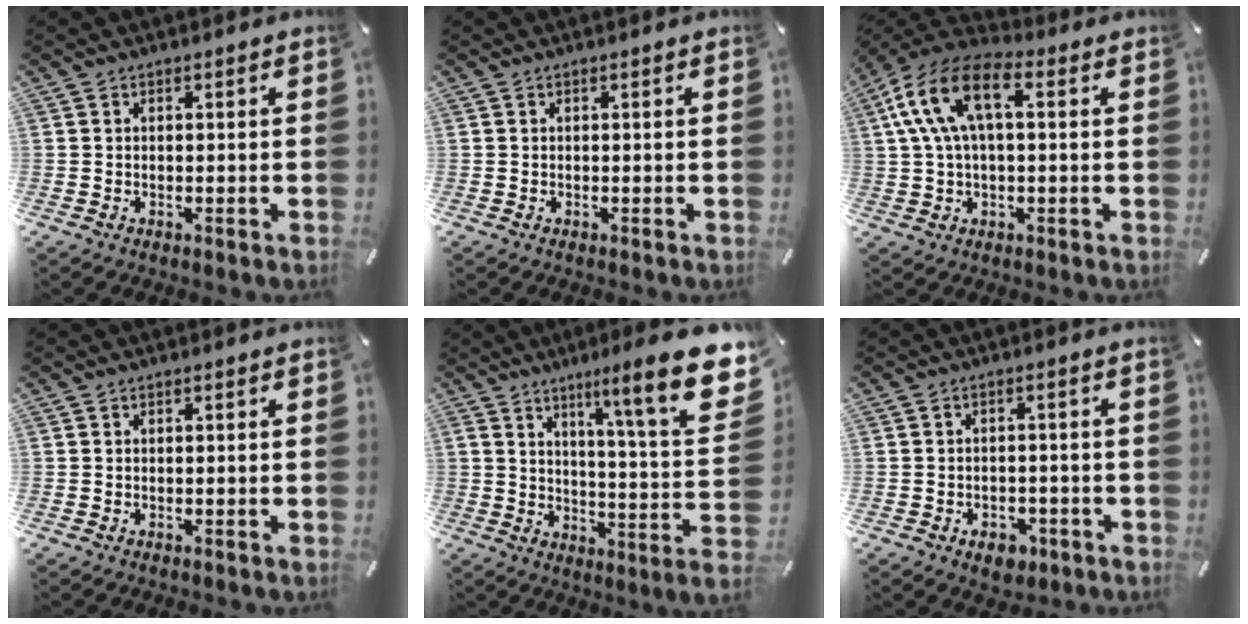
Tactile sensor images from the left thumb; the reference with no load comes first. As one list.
[{"total": 0.0}, {"total": 13.5, "force": [3.5, 7.1, 10.9], "torque": [-0.237, 0.008, 0.062]}, {"total": 0.0}, {"total": 20.3, "force": [8.1, 1.7, 18.6], "torque": [-0.272, -0.079, 0.111]}, {"total": 4.4, "force": [-2.3, 3.0, 2.3], "torque": [-0.041, 0.009, -0.041]}]